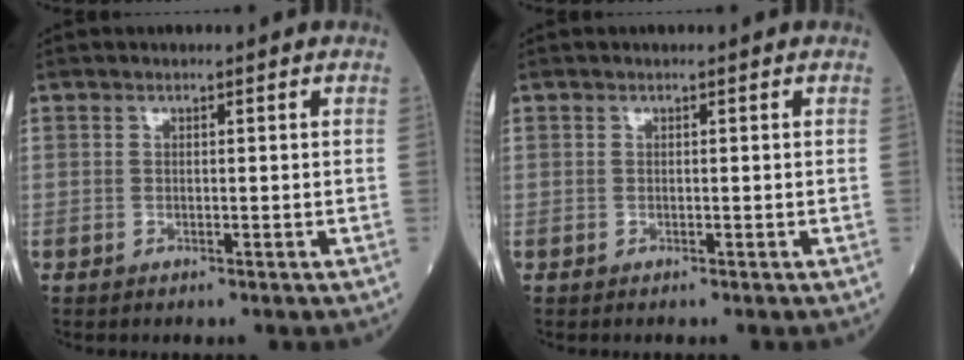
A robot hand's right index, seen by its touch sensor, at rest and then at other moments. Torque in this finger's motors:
{"motor_torque": [-1.58, 0.56, -0.75, -0.21]}